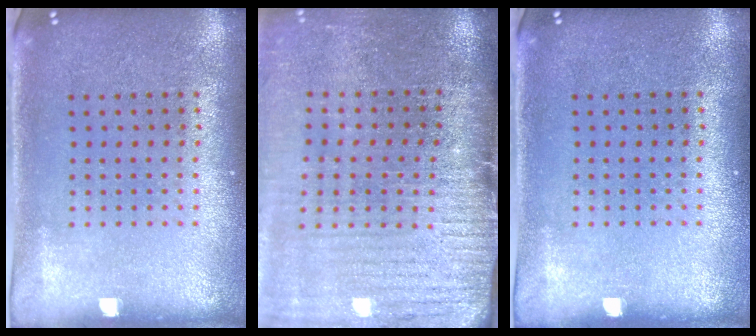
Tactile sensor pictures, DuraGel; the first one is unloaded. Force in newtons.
{"total": 3.7, "press": 3.2, "slide": 1.9}
{"total": 0.0}